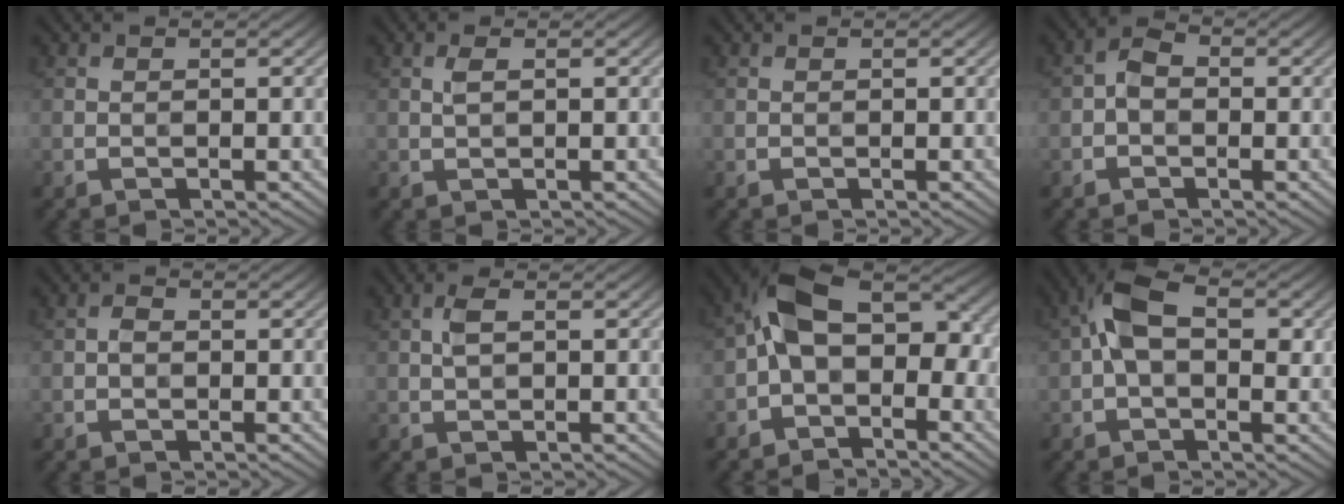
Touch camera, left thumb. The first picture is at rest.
{"total": 1.4, "force": [0.4, 0.5, 1.2], "torque": [-0.030, 0.003, 0.007]}
{"total": 0.0}
{"total": 2.5, "force": [-0.5, 1.8, 1.7], "torque": [-0.033, 0.007, -0.018]}
{"total": 1.2, "force": [-0.2, 0.9, 0.8], "torque": [-0.015, 0.001, -0.007]}
{"total": 2.2, "force": [0.5, 1.0, 1.9], "torque": [-0.046, 0.005, 0.008]}
{"total": 9.0, "force": [-1.4, 5.5, 7.0], "torque": [-0.119, 0.020, -0.041]}
{"total": 7.8, "force": [1.2, 4.4, 6.4], "torque": [-0.122, 0.013, 0.011]}